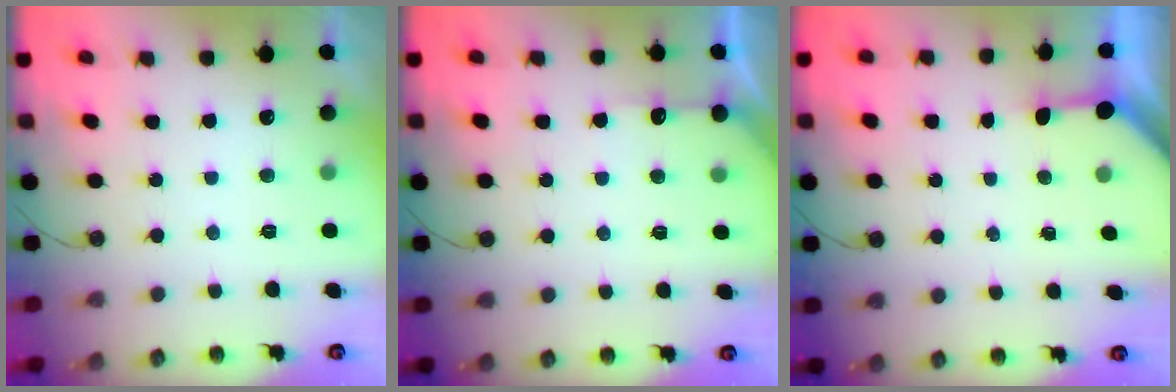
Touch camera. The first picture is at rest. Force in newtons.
{"total": 4.2, "press": 4.2, "slide": 0.5}
{"total": 3.2, "press": 3.1, "slide": 0.3}